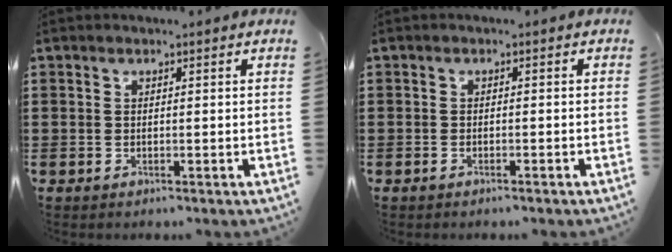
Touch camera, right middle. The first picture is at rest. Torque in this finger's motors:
{"motor_torque": [-0.15, 0.06, -0.02, -0.01]}